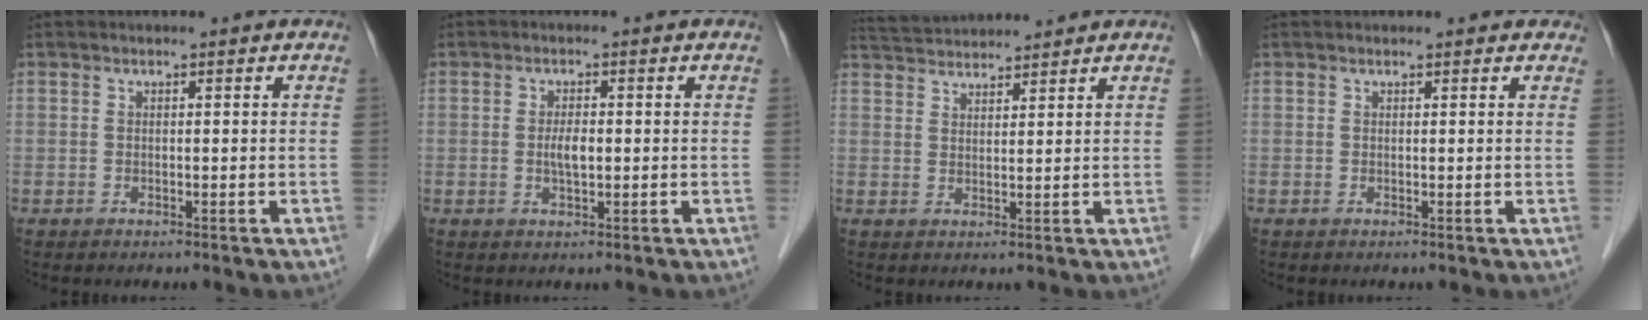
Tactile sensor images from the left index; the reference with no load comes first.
{"total": 2.6, "force": [-0.2, 0.8, 2.5], "torque": [-0.049, 0.001, -0.002]}
{"total": 6.6, "force": [6.5, 0.2, 1.1], "torque": [-0.030, 0.036, 0.112]}
{"total": 2.6, "force": [2.3, 1.0, 0.6], "torque": [-0.001, 0.006, 0.012]}